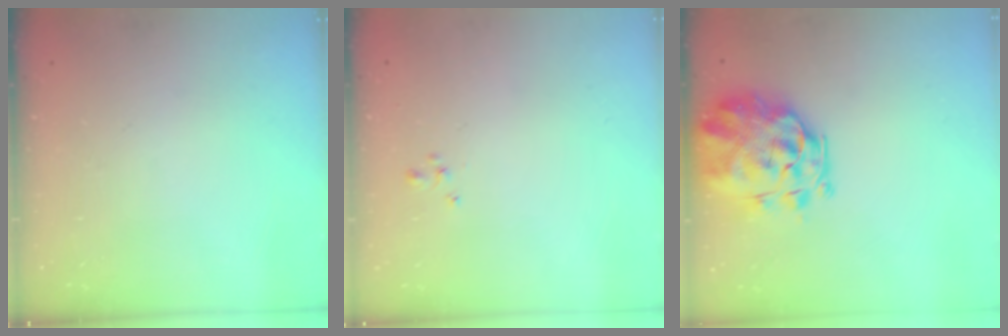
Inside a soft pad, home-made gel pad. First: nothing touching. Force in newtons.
{"total": 2.4, "press": 2.3, "slide": 0.6}
{"total": 3.6, "press": 3.2, "slide": 1.6}